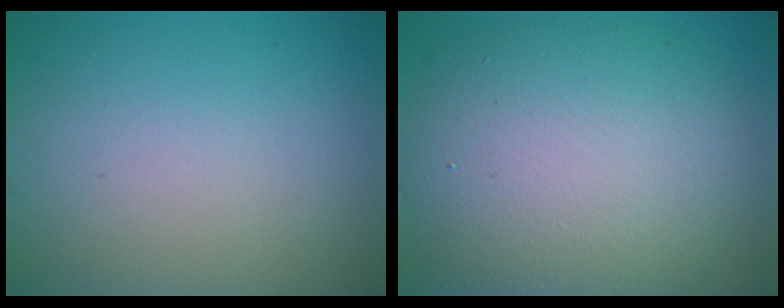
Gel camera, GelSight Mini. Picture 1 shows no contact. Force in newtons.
{"total": 10.5, "press": 10.5, "slide": 0.6}